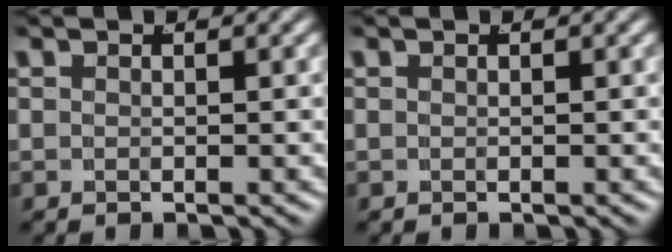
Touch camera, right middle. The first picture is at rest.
{"total": 0.0}